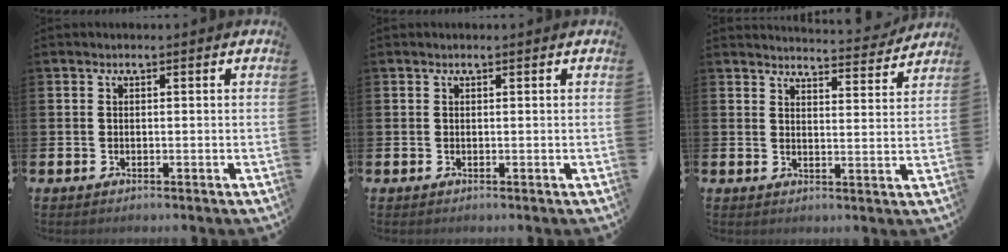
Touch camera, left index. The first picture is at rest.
{"total": 0.0}
{"total": 4.1, "force": [4.1, 0.1, 0.3], "torque": [0.000, -0.034, 0.068]}